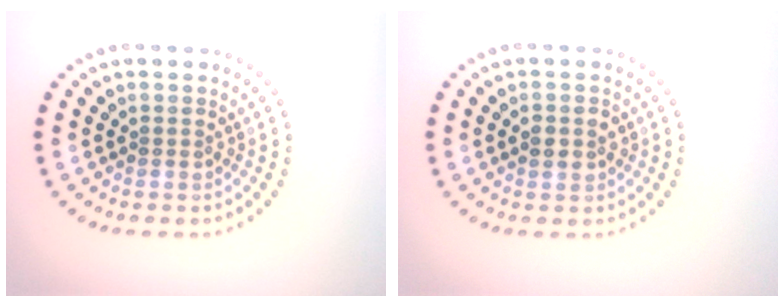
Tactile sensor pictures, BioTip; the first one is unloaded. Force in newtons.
{"total": 1.4, "press": 1.4, "slide": 0.3}